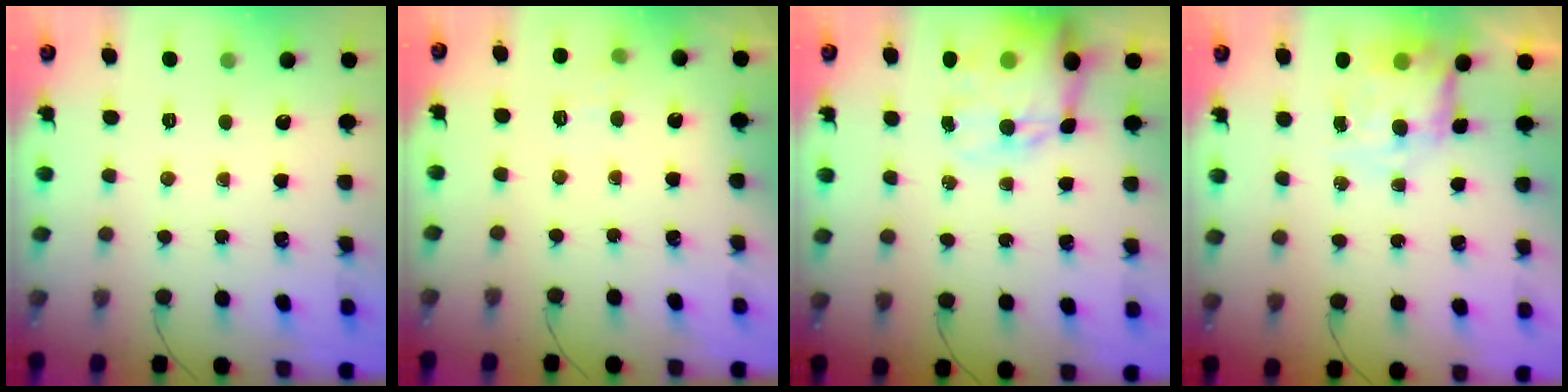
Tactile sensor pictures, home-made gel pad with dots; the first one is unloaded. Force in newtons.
{"total": 7.2, "press": 7.0, "slide": 1.8}
{"total": 15.1, "press": 14.7, "slide": 3.3}
{"total": 9.0, "press": 8.7, "slide": 2.3}